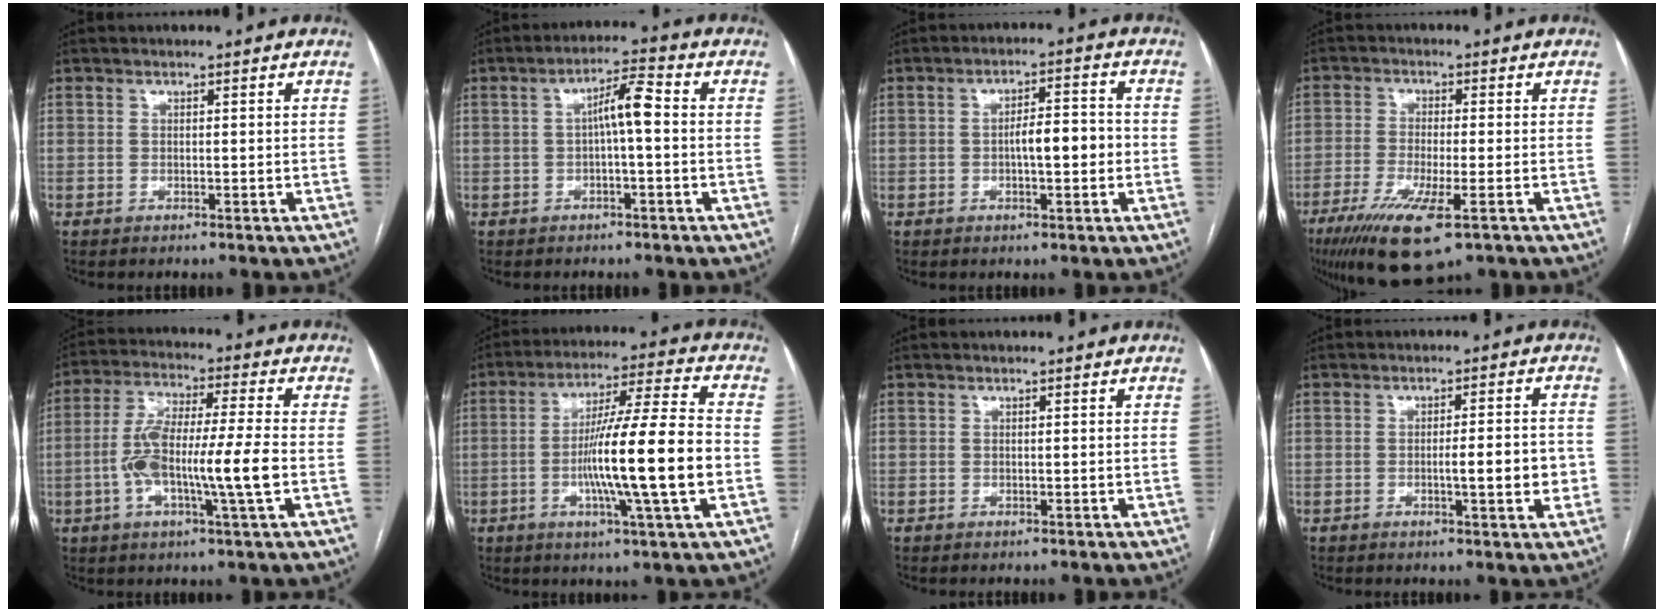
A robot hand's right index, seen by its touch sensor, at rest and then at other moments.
{"total": 5.2, "force": [0.0, 0.7, 5.1], "torque": [-0.085, 0.018, 0.000]}
{"total": 5.5, "force": [-0.8, 1.5, 5.2], "torque": [-0.086, 0.014, -0.011]}
{"total": 11.8, "force": [-6.6, 2.2, 9.5], "torque": [-0.171, -0.031, -0.109]}
{"total": 12.6, "force": [-2.4, 0.6, 12.3], "torque": [-0.239, 0.005, -0.051]}
{"total": 16.1, "force": [-2.9, -0.6, 15.9], "torque": [-0.273, -0.004, -0.058]}
{"total": 0.0}
{"total": 5.8, "force": [-1.1, 0.7, 5.6], "torque": [-0.082, 0.001, -0.014]}